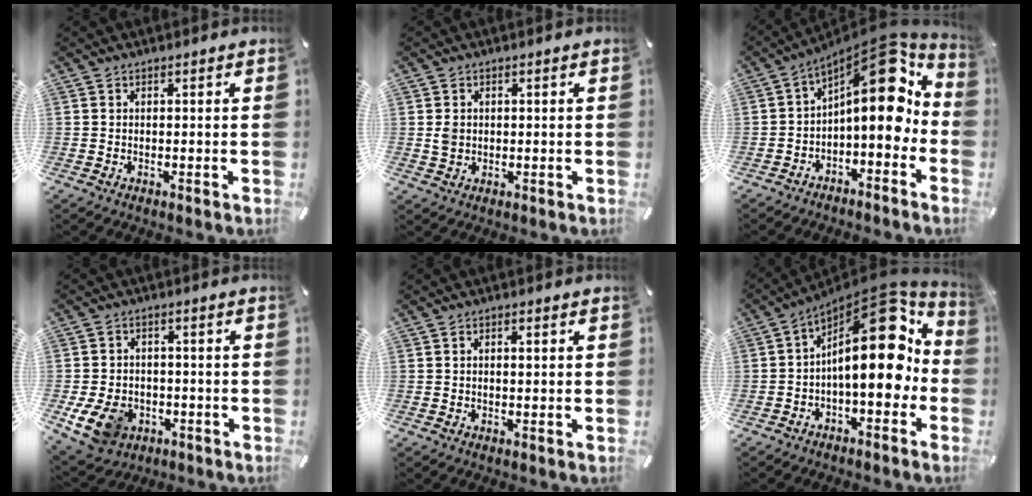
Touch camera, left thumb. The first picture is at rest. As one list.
[{"total": 2.4, "force": [0.3, 2.1, 1.0], "torque": [-0.015, 0.002, 0.003]}, {"total": 15.7, "force": [5.3, 7.7, 12.6], "torque": [-0.164, -0.057, 0.085]}, {"total": 9.4, "force": [-3.5, 7.3, 4.8], "torque": [-0.106, 0.019, -0.062]}, {"total": 1.3, "force": [0.2, 0.6, 1.1], "torque": [-0.023, 0.005, 0.002]}, {"total": 20.9, "force": [3.8, 9.6, 18.2], "torque": [-0.273, -0.048, 0.061]}]